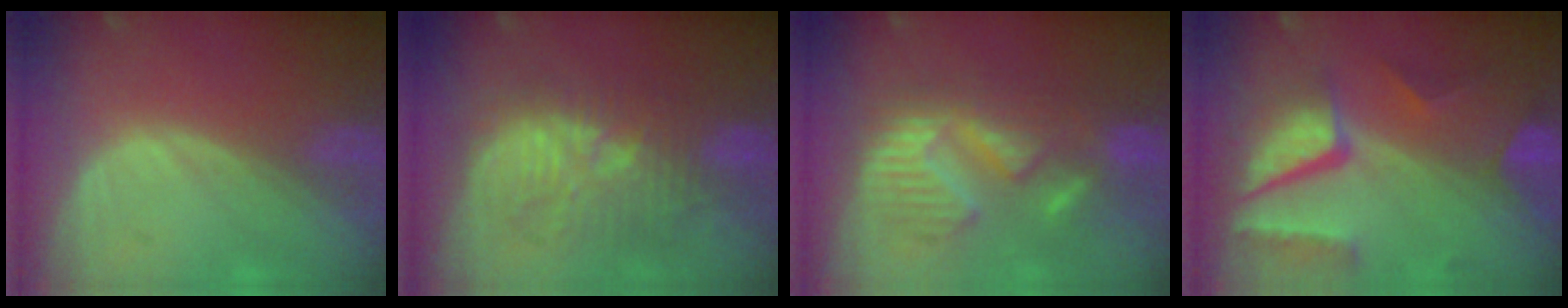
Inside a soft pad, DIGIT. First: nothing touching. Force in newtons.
{"total": 10.3, "press": 10.3, "slide": 0.3}
{"total": 9.9, "press": 9.9, "slide": 0.5}
{"total": 10.4, "press": 8.8, "slide": 5.5}